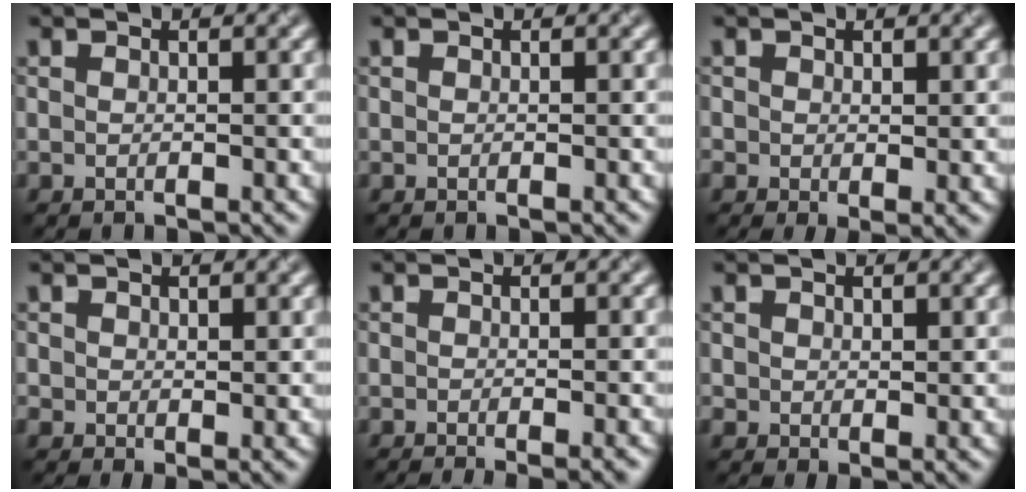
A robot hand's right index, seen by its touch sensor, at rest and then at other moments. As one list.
[{"total": 0.0}, {"total": 1.8, "force": [0.1, 1.1, 1.5], "torque": [-0.029, -0.009, 0.004]}, {"total": 1.4, "force": [0.4, 0.9, 1.0], "torque": [-0.020, -0.006, 0.011]}, {"total": 2.2, "force": [-1.4, 0.3, 1.7], "torque": [-0.025, -0.012, -0.020]}, {"total": 1.3, "force": [0.6, 0.9, 0.8], "torque": [-0.017, -0.007, 0.015]}]